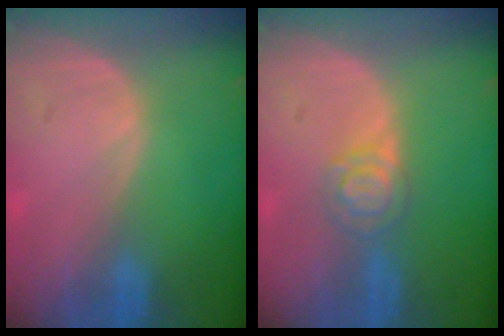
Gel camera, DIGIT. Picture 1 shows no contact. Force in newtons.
{"total": 3.8, "press": 3.7, "slide": 0.9}